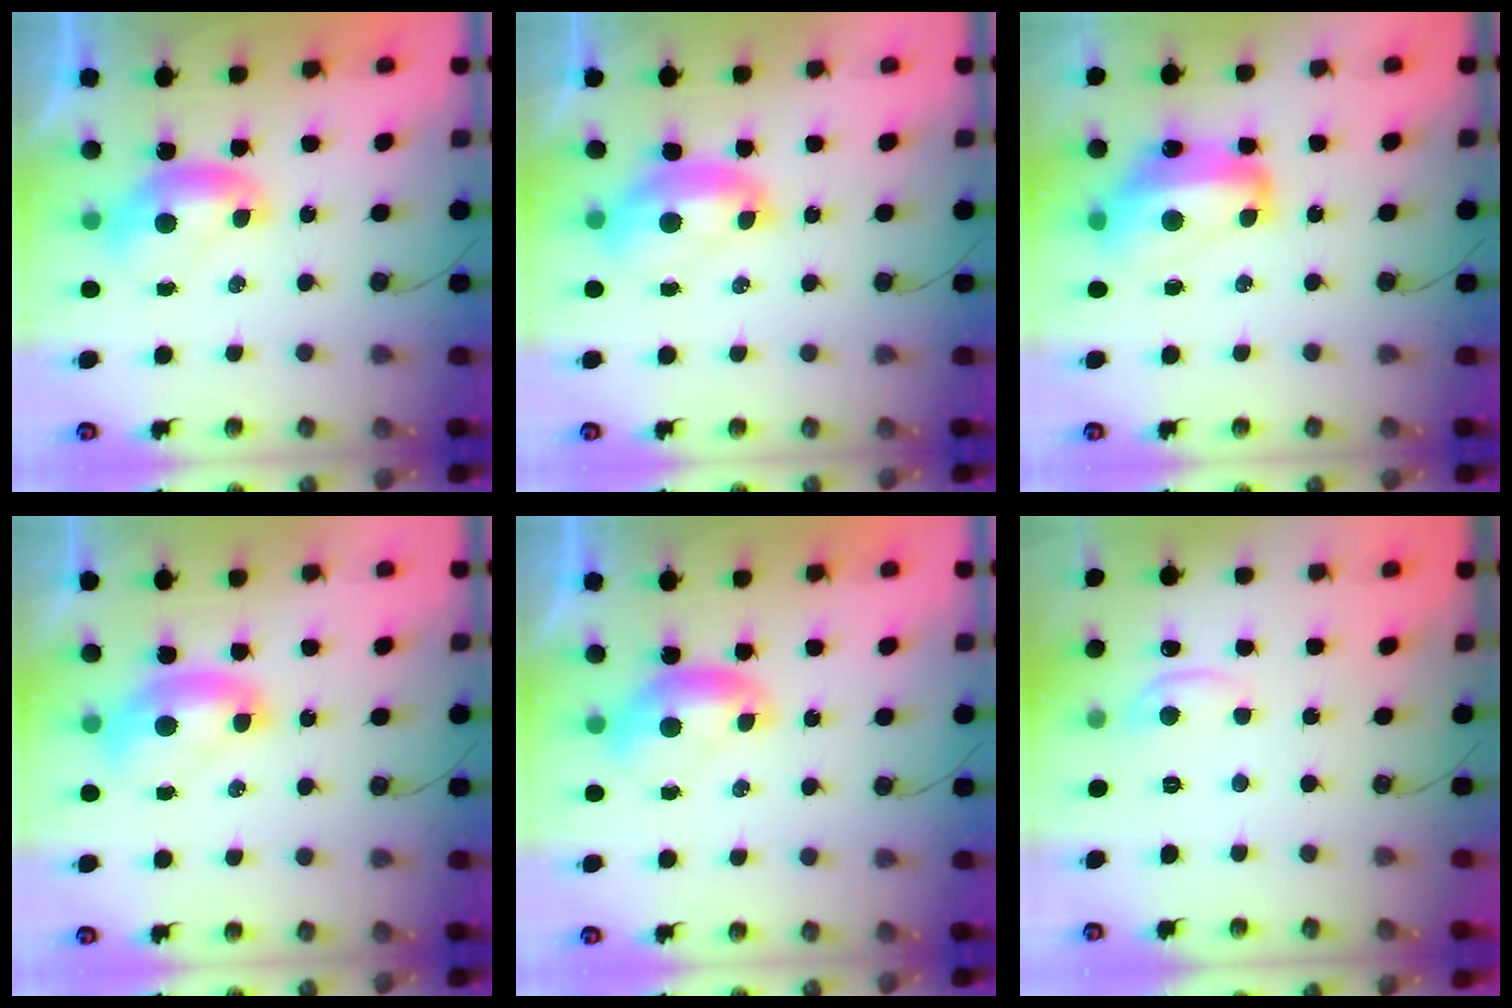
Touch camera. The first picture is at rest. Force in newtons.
{"total": 2.1, "press": 2.0, "slide": 0.7}
{"total": 8.9, "press": 8.9, "slide": 0.9}
{"total": 1.8, "press": 1.8, "slide": 0.3}
{"total": 0.0}
{"total": 1.3, "press": 1.2, "slide": 0.5}